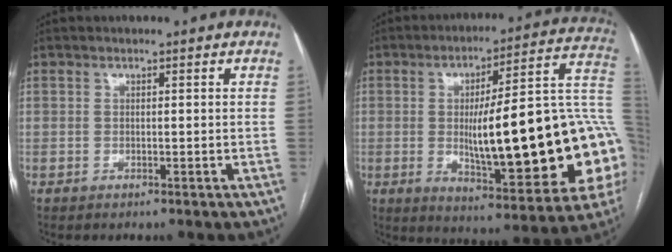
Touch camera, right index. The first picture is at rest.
{"total": 28.1, "force": [-2.3, 5.1, 27.6], "torque": [-0.302, 0.020, -0.029]}